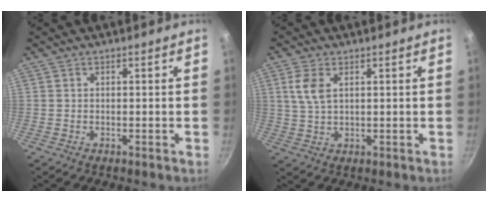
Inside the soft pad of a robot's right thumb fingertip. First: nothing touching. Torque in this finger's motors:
{"motor_torque": [-0.04, -0.04, 0.00, 0.42, 0.08]}